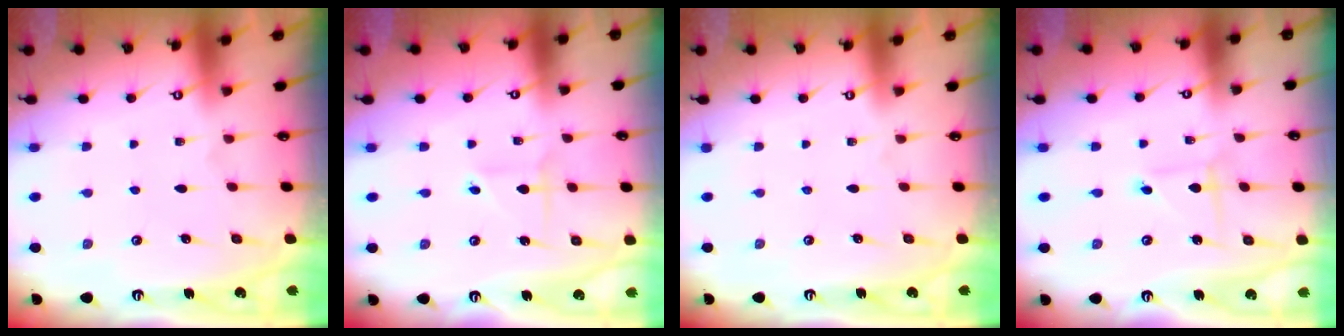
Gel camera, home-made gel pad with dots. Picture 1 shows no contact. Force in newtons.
{"total": 2.0, "press": 2.0, "slide": 0.1}
{"total": 0.0}
{"total": 1.4, "press": 1.3, "slide": 0.1}